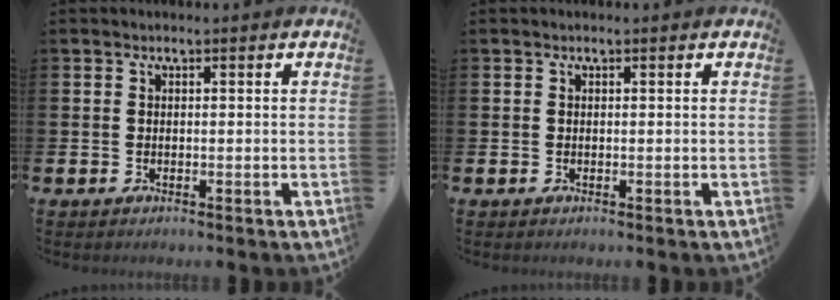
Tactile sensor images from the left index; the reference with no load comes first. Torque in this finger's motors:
{"motor_torque": [-0.08, -0.04, 0.06, -0.01]}